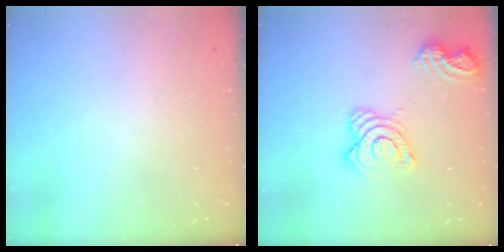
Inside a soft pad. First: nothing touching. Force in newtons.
{"total": 14.9, "press": 14.8, "slide": 1.6}